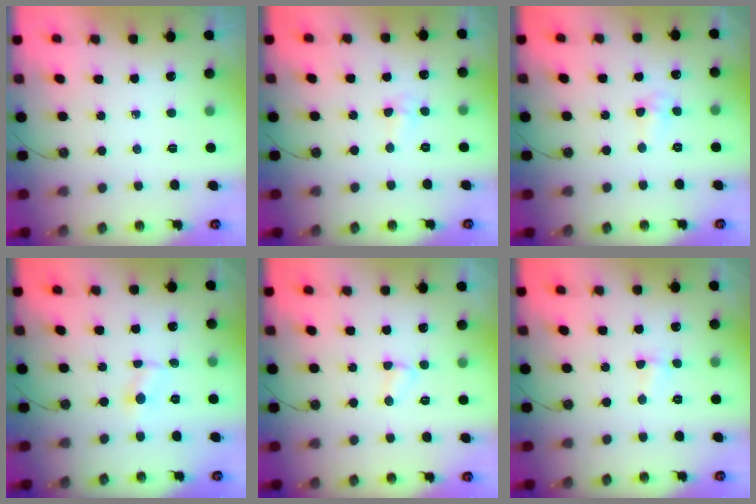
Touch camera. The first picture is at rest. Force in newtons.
{"total": 4.3, "press": 2.9, "slide": 3.2}
{"total": 3.3, "press": 3.3, "slide": 0.4}
{"total": 1.7, "press": 1.6, "slide": 0.2}
{"total": 2.6, "press": 2.6, "slide": 0.4}
{"total": 1.5, "press": 1.2, "slide": 1.0}